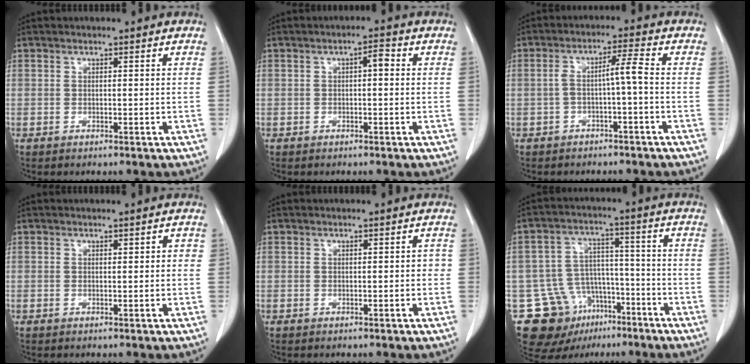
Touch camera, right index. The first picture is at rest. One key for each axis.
{"total": 2.3, "fx": 0.3, "fy": 0.7, "fz": 2.1, "tx": -0.032, "ty": 0.010, "tz": 0.004}
{"total": 4.1, "fx": -1.0, "fy": -0.1, "fz": 4.0, "tx": -0.073, "ty": 0.021, "tz": -0.013}
{"total": 1.0, "fx": 0.3, "fy": 0.4, "fz": 0.9, "tx": -0.010, "ty": 0.004, "tz": 0.004}
{"total": 0.9, "fx": -0.1, "fy": 0.5, "fz": 0.7, "tx": -0.002, "ty": 0.004, "tz": -0.001}
{"total": 13.0, "fx": -7.7, "fy": 9.6, "fz": 4.1, "tx": -0.069, "ty": 0.054, "tz": -0.111}